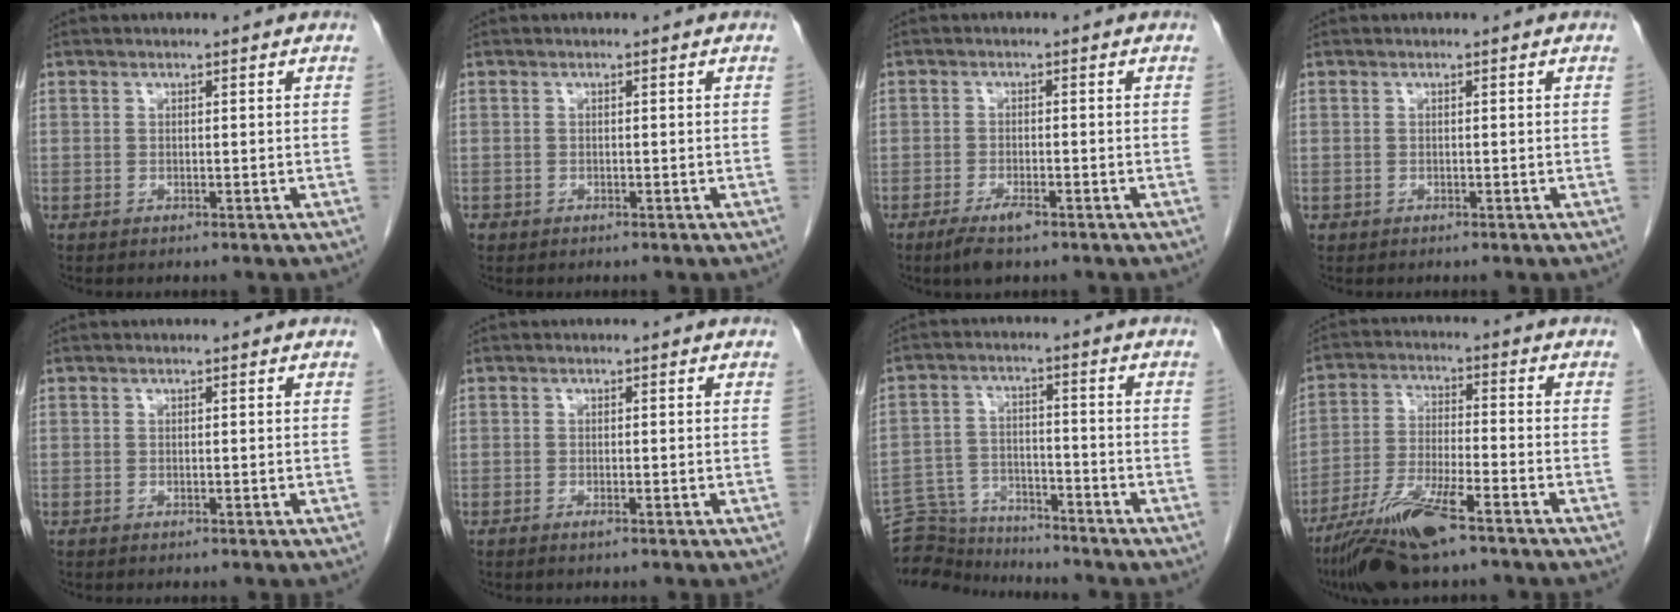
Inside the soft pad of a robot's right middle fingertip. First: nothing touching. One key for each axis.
{"total": 0.7, "fx": -0.4, "fy": 0.5, "fz": 0.1, "tx": -0.008, "ty": 0.003, "tz": -0.008}
{"total": 3.6, "fx": -2.3, "fy": 0.8, "fz": 2.6, "tx": -0.053, "ty": -0.004, "tz": -0.040}
{"total": 0.0}
{"total": 0.0}
{"total": 0.6, "fx": -0.4, "fy": 0.0, "fz": 0.5, "tx": -0.011, "ty": -0.001, "tz": -0.008}
{"total": 11.2, "fx": -11.0, "fy": 2.0, "fz": 0.8, "tx": -0.016, "ty": 0.022, "tz": -0.185}
{"total": 11.7, "fx": -7.9, "fy": 1.2, "fz": 8.5, "tx": -0.172, "ty": -0.026, "tz": -0.144}